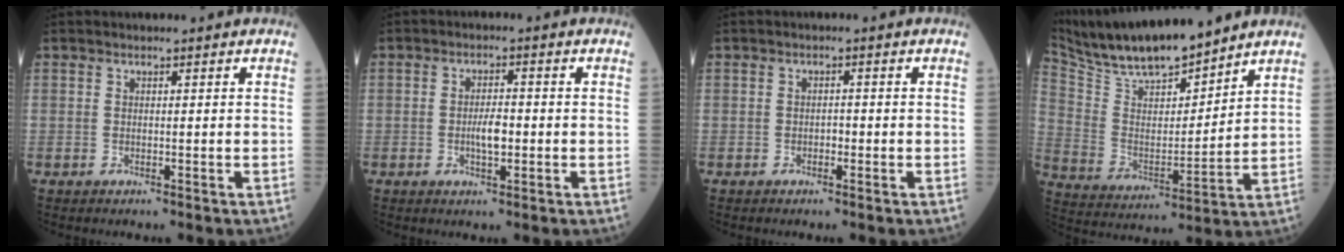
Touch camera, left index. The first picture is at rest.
{"total": 3.2, "force": [-0.8, 1.0, 3.0], "torque": [-0.055, -0.001, -0.015]}
{"total": 0.9, "force": [-0.5, 0.5, 0.5], "torque": [-0.005, 0.000, -0.012]}
{"total": 16.6, "force": [14.6, 2.7, 7.2], "torque": [-0.140, 0.003, 0.268]}